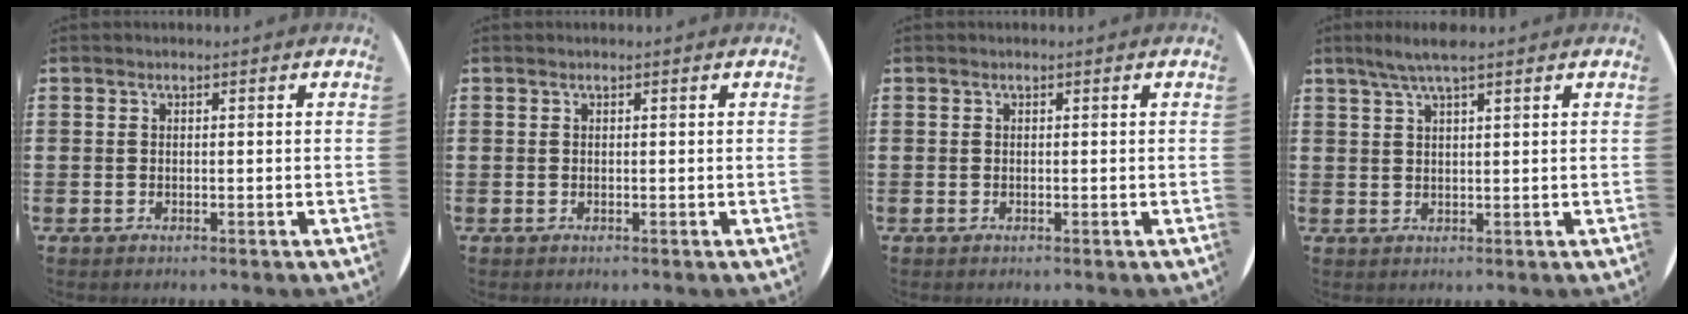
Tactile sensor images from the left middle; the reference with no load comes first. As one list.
[{"total": 0.0}, {"total": 0.0}, {"total": 3.7, "force": [2.6, 0.4, 2.5], "torque": [-0.052, 0.006, 0.046]}]